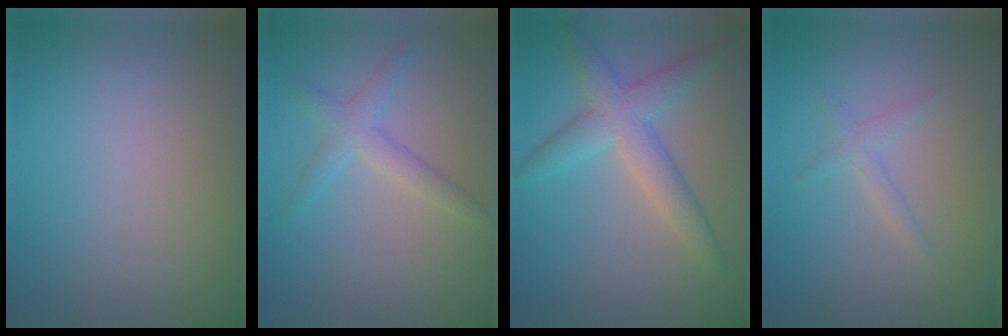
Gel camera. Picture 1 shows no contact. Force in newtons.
{"total": 2.3, "press": 2.3, "slide": 0.2}
{"total": 4.3, "press": 4.3, "slide": 0.1}
{"total": 1.2, "press": 1.2, "slide": 0.0}